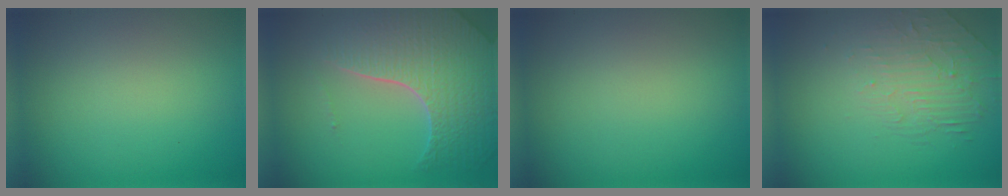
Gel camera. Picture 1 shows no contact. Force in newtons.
{"total": 7.8, "press": 5.6, "slide": 5.5}
{"total": 0.0}
{"total": 2.1, "press": 1.2, "slide": 1.7}